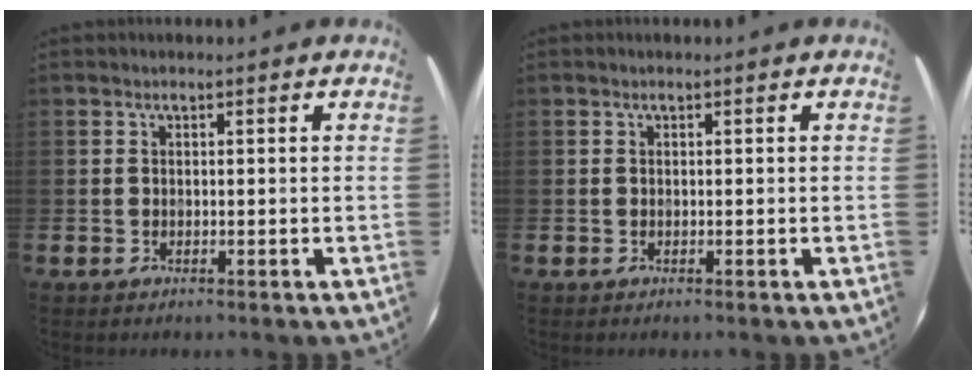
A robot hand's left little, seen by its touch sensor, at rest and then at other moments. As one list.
[{"total": 0.0}]